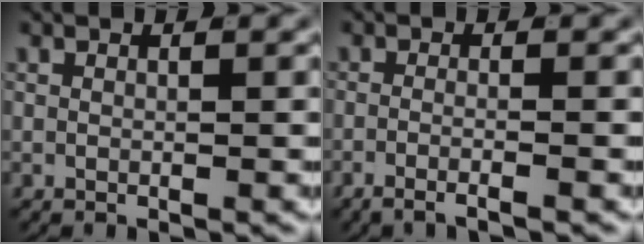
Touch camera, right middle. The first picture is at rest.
{"total": 2.7, "force": [-2.1, 0.0, 1.6], "torque": [-0.032, -0.002, -0.038]}